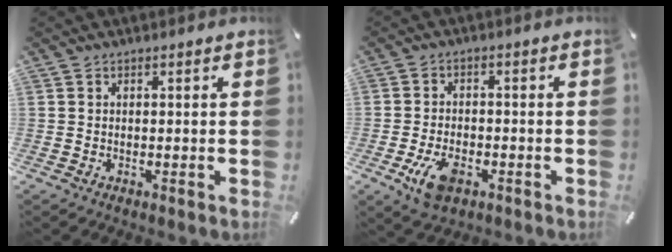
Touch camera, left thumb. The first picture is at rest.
{"total": 7.0, "force": [-3.1, 4.2, 4.7], "torque": [-0.096, 0.008, -0.058]}